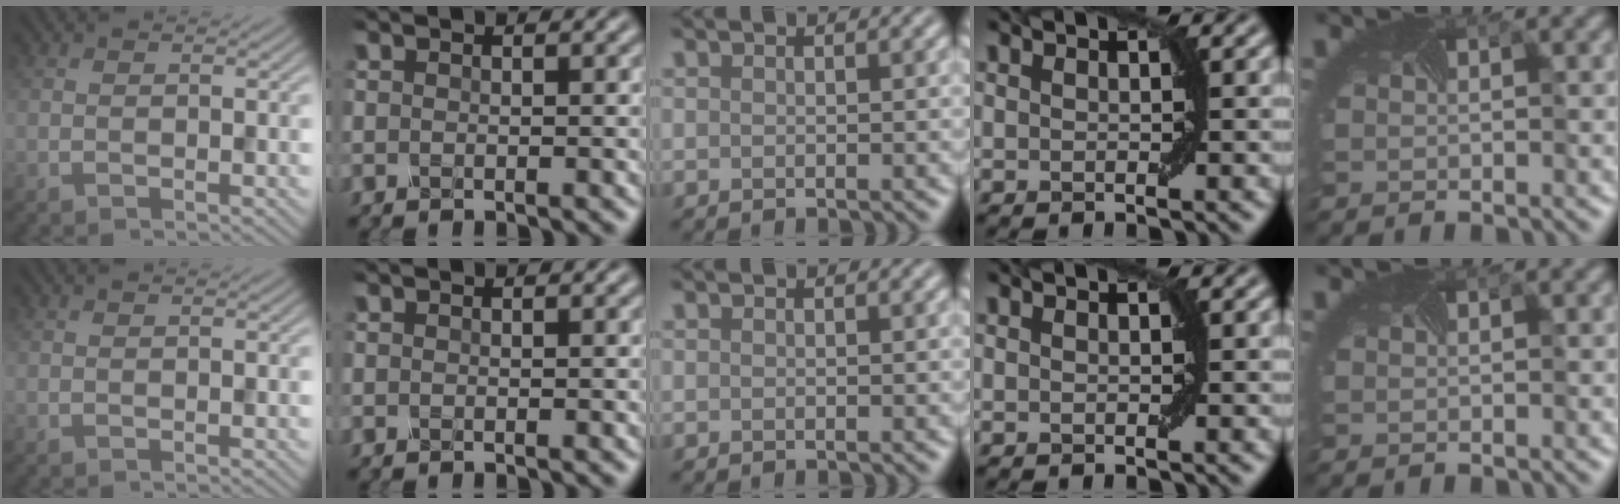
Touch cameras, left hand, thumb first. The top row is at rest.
{}